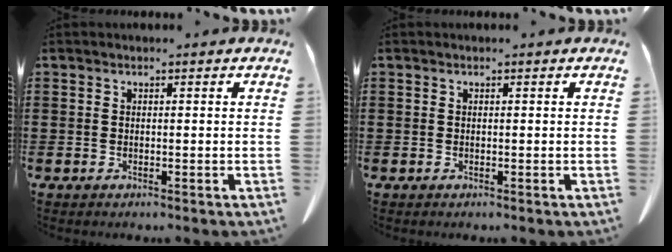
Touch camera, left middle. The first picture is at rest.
{"total": 0.0}